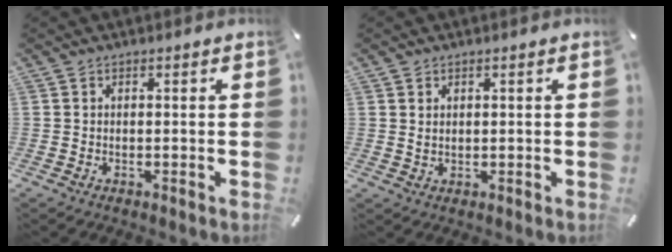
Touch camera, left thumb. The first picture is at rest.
{"total": 1.3, "force": [0.6, 0.8, 0.7], "torque": [-0.016, 0.003, 0.011]}